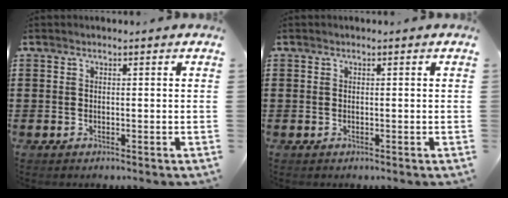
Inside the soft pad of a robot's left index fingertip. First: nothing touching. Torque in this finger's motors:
{"motor_torque": [0.00, 0.00, 0.00, 0.01]}